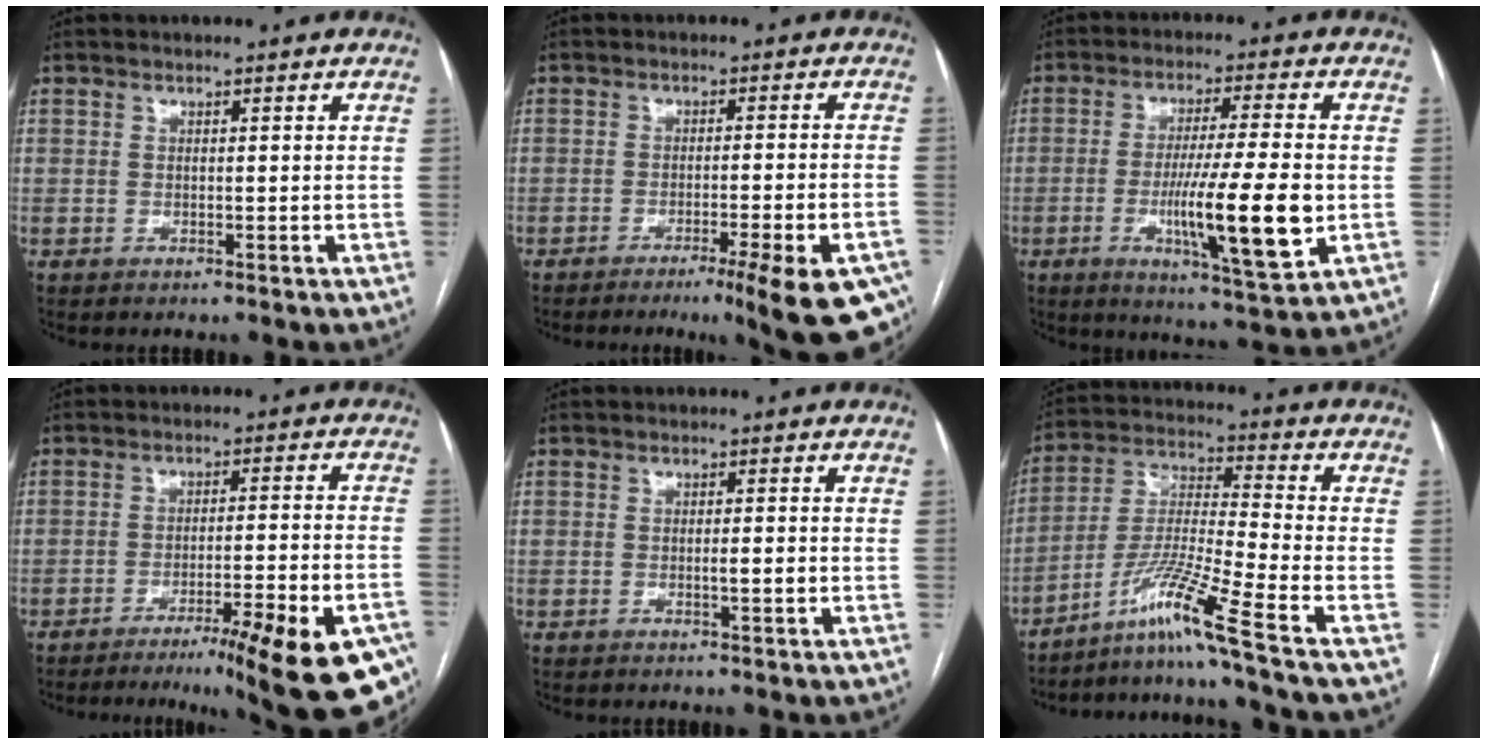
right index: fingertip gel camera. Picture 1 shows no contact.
{"total": 14.8, "force": [-9.8, 1.3, 11.0], "torque": [-0.071, -0.001, -0.129]}
{"total": 14.0, "force": [-3.0, 0.6, 13.6], "torque": [-0.233, -0.023, -0.049]}
{"total": 20.4, "force": [-13.3, 2.4, 15.3], "torque": [-0.125, 0.001, -0.181]}
{"total": 1.7, "force": [-0.4, 0.2, 1.6], "torque": [-0.028, 0.000, -0.007]}
{"total": 11.7, "force": [-7.9, -2.9, 8.2], "torque": [-0.171, -0.017, -0.146]}